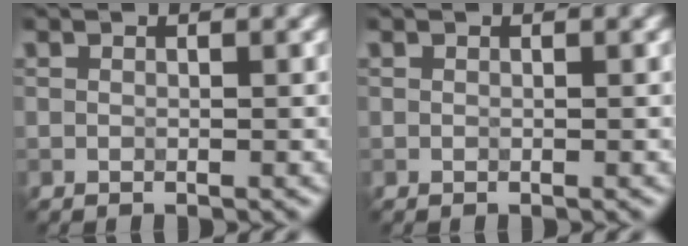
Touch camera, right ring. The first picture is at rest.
{"total": 0.0}